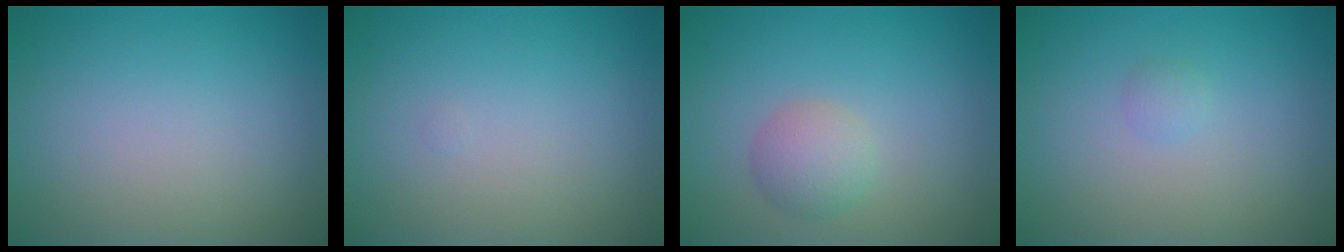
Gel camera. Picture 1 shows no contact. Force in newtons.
{"total": 0.0}
{"total": 2.3, "press": 2.3, "slide": 0.1}
{"total": 0.7, "press": 0.7, "slide": 0.0}